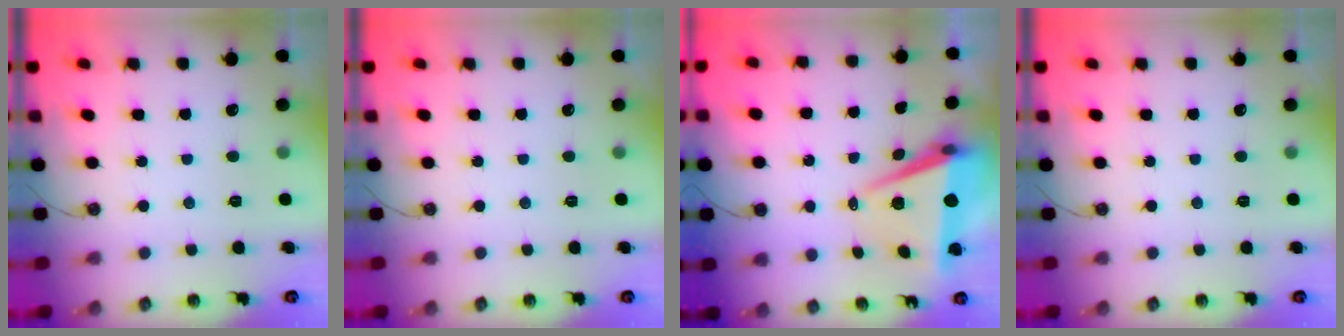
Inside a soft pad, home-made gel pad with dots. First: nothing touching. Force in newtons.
{"total": 0.0}
{"total": 7.7, "press": 6.4, "slide": 4.3}
{"total": 0.0}